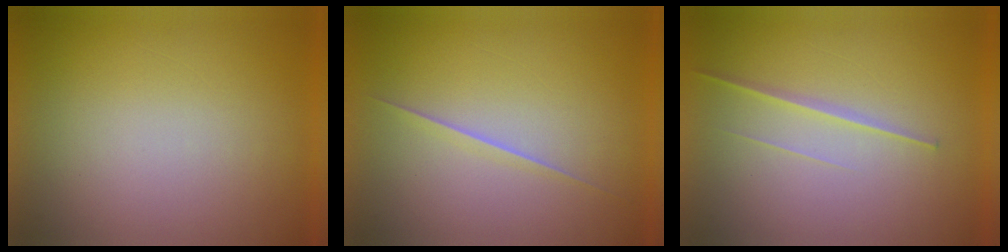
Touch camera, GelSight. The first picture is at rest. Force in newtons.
{"total": 1.7}
{"total": 1.4}